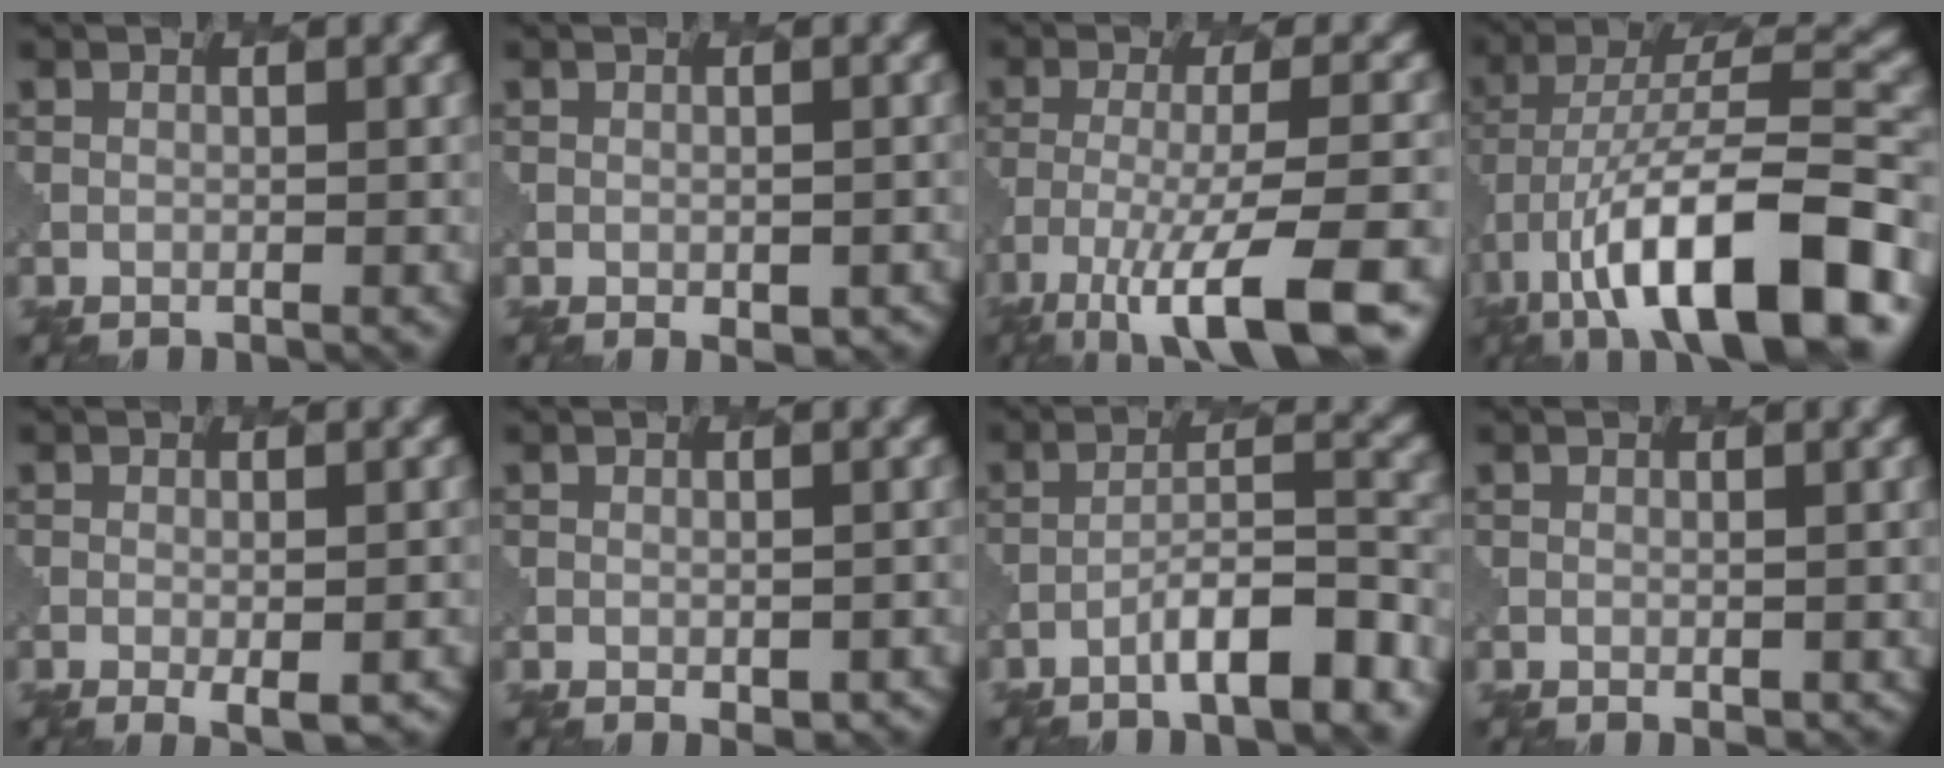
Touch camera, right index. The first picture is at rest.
{"total": 1.4, "force": [-0.7, 0.7, 1.0], "torque": [-0.013, -0.001, 0.000]}
{"total": 9.6, "force": [-6.3, 2.1, 7.0], "torque": [-0.117, -0.005, -0.105]}
{"total": 14.1, "force": [-6.6, 4.5, 11.6], "torque": [-0.189, 0.019, -0.103]}
{"total": 2.4, "force": [-0.9, 0.5, 2.1], "torque": [-0.035, -0.007, -0.004]}
{"total": 1.1, "force": [-0.4, 0.5, 0.9], "torque": [-0.012, -0.002, 0.003]}
{"total": 6.0, "force": [-4.0, 1.1, 4.4], "torque": [-0.067, 0.014, -0.060]}
{"total": 0.5, "force": [0.1, 0.4, 0.4], "torque": [-0.007, -0.002, 0.008]}